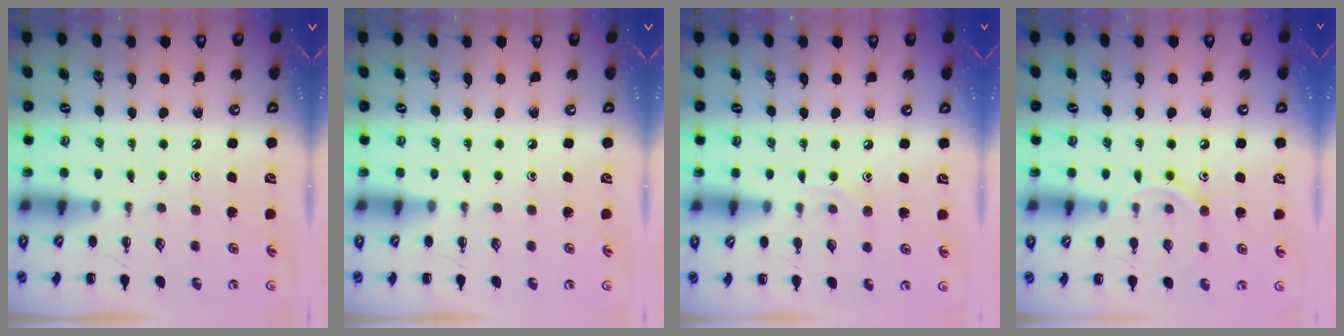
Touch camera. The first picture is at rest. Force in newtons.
{"total": 0.0}
{"total": 3.8, "press": 3.7, "slide": 1.1}
{"total": 8.5, "press": 8.3, "slide": 1.6}